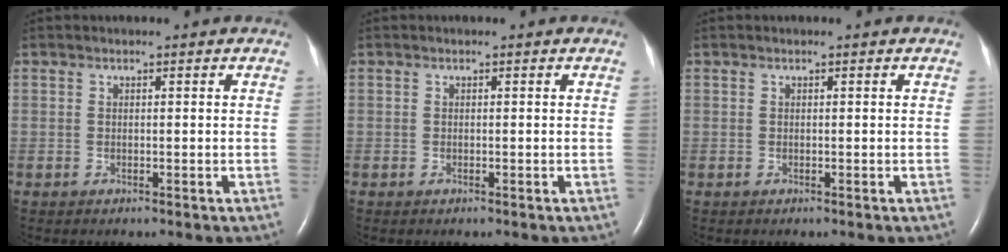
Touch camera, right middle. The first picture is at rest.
{"total": 0.0}
{"total": 0.0}